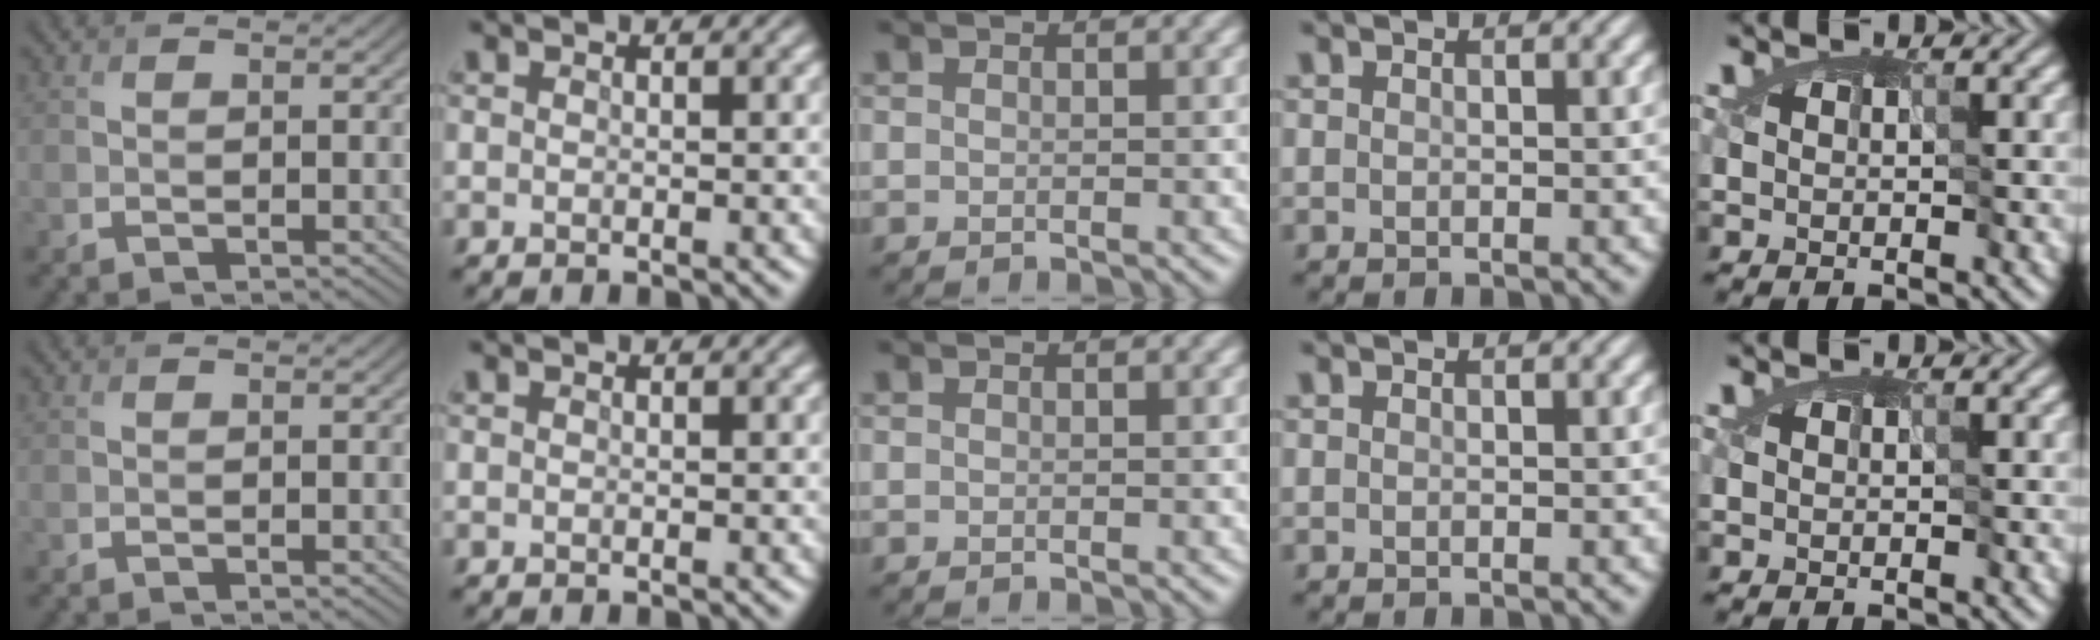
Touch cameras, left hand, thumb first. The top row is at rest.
{}